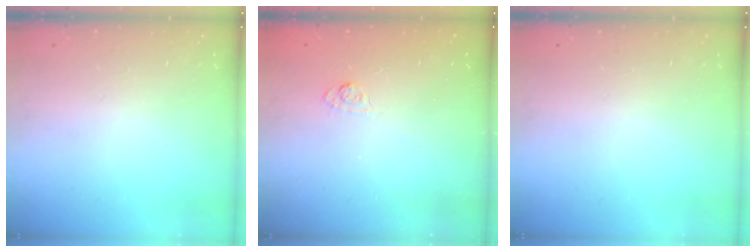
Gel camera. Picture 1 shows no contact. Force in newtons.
{"total": 3.9, "press": 3.6, "slide": 1.5}
{"total": 0.0}